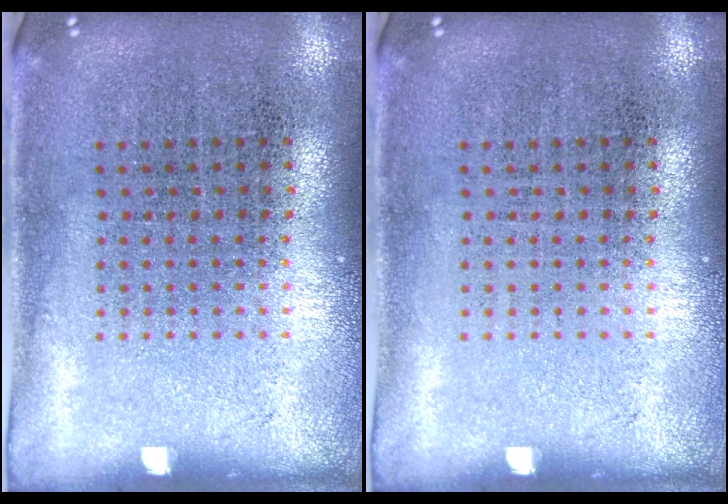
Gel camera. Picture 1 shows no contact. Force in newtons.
{"total": 0.0}